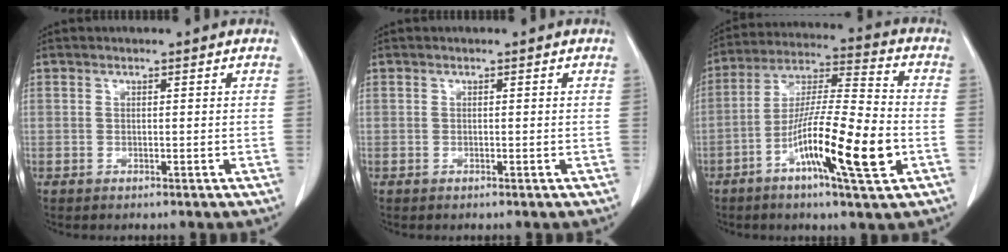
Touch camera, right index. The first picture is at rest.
{"total": 0.0}
{"total": 15.9, "force": [-5.4, 1.1, 14.9], "torque": [-0.267, -0.006, -0.097]}